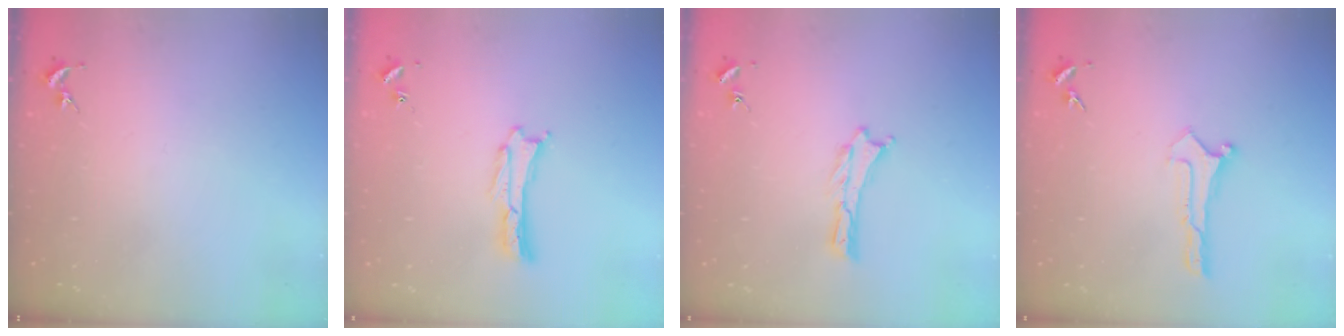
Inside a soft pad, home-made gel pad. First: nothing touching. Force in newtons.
{"total": 0.0}
{"total": 0.0}
{"total": 0.0}